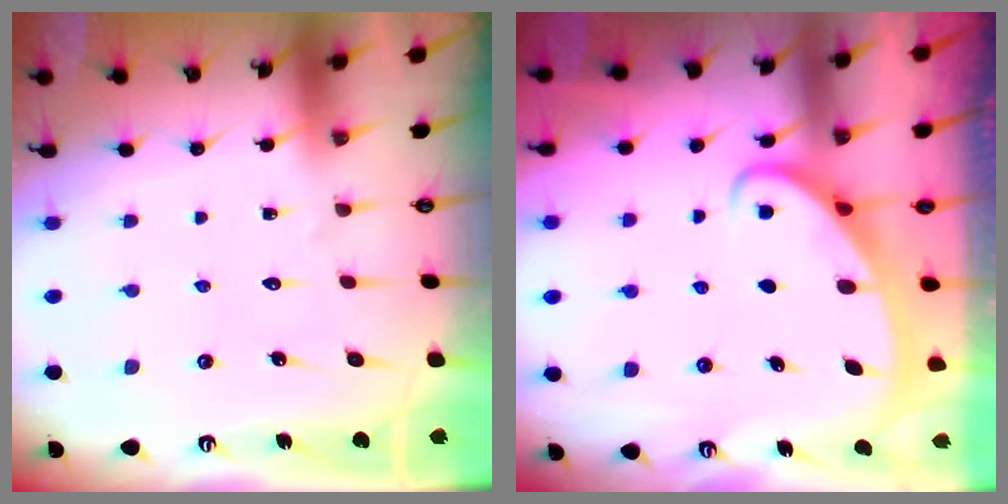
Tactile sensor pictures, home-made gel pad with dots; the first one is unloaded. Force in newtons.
{"total": 2.4, "press": 2.4, "slide": 0.4}